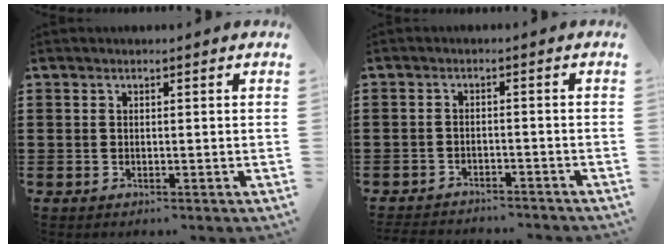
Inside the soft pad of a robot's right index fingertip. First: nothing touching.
{"total": 2.5, "force": [-2.5, 0.1, -0.1], "torque": [-0.003, 0.000, -0.054]}